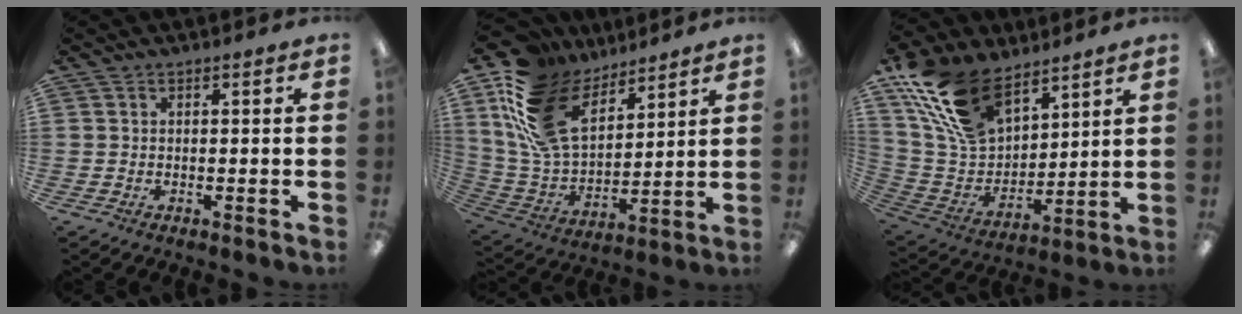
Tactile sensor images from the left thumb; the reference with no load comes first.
{"total": 20.7, "force": [10.6, 12.9, 12.2], "torque": [-0.277, -0.049, 0.200]}
{"total": 21.1, "force": [13.8, 11.5, 11.1], "torque": [-0.246, -0.055, 0.261]}